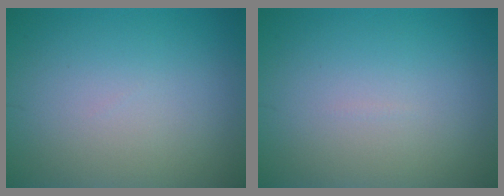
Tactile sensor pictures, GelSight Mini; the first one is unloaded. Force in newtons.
{"total": 0.0}